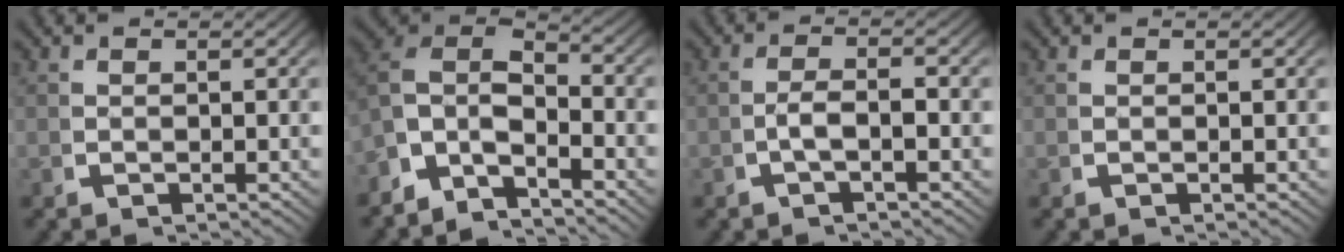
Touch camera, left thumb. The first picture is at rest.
{"total": 10.4, "force": [0.4, 8.0, 6.6], "torque": [-0.138, -0.018, -0.014]}
{"total": 2.4, "force": [-0.7, 0.9, 2.1], "torque": [-0.050, -0.005, -0.010]}
{"total": 0.0}